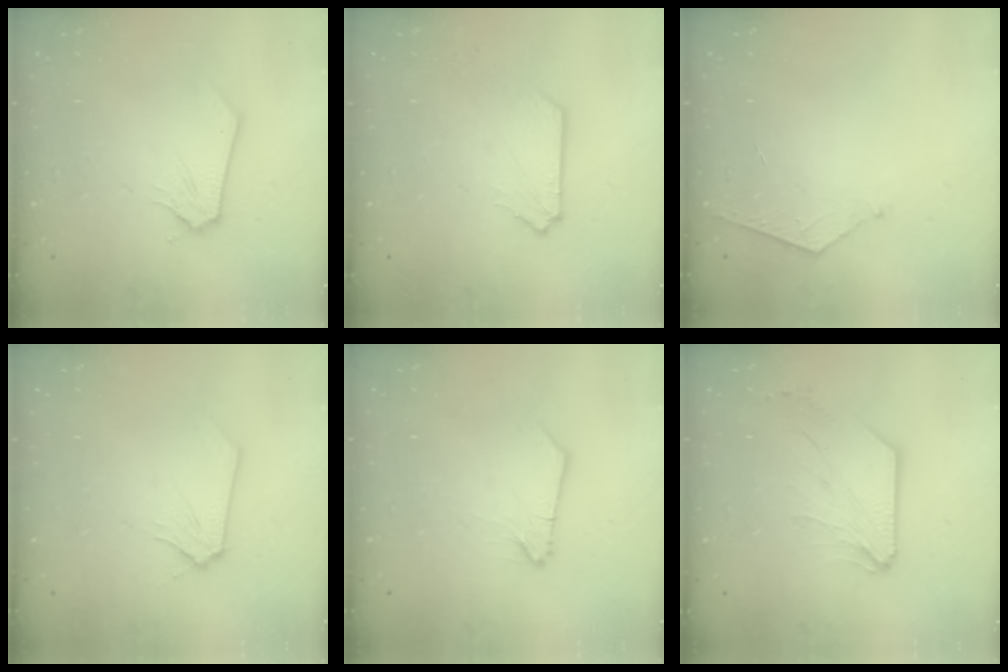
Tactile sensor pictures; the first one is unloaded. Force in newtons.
{"total": 1.0, "press": 1.0, "slide": 0.1}
{"total": 4.3, "press": 4.2, "slide": 0.5}
{"total": 0.0}
{"total": 0.0}
{"total": 4.0, "press": 3.9, "slide": 0.8}